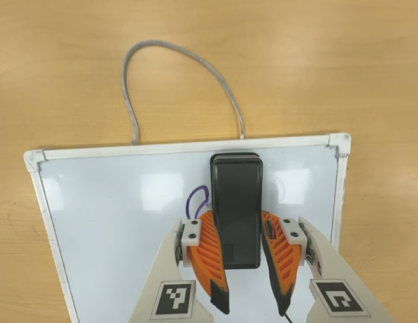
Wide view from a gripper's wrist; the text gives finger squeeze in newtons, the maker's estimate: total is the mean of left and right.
{"total": 14.7, "left": 13.7, "right": 15.6}